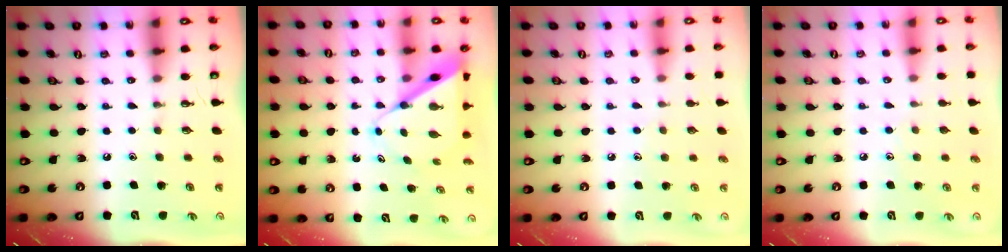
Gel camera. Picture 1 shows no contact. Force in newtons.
{"total": 9.7, "press": 9.7, "slide": 0.9}
{"total": 5.2, "press": 5.2, "slide": 0.6}
{"total": 5.0, "press": 4.9, "slide": 0.5}